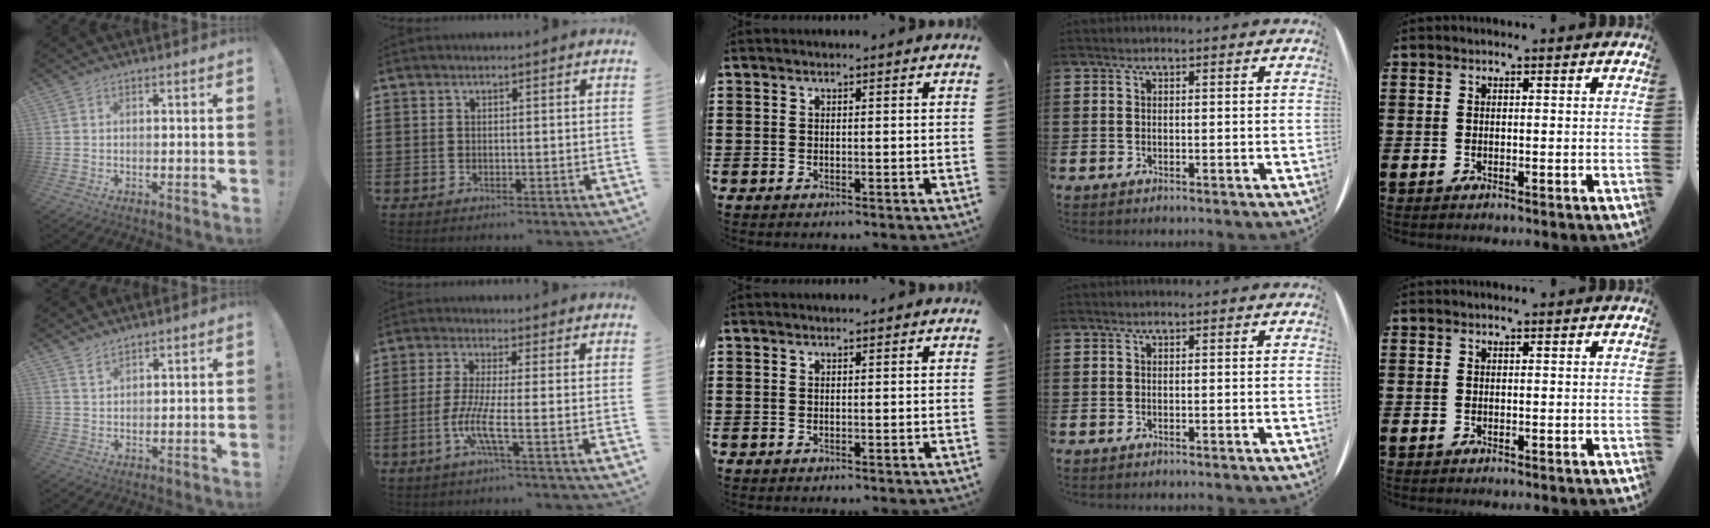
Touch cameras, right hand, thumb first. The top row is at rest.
{"thumb": {"total": 2.7, "force": [2.5, 0.5, 0.8], "torque": [-0.012, -0.022, 0.046]}, "index": {"total": 6.1, "force": [-1.8, 0.2, 5.8], "torque": [-0.135, -0.020, -0.044]}}